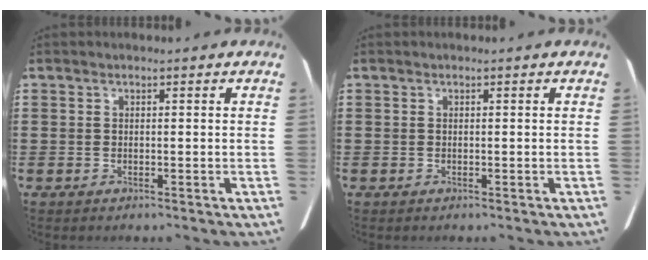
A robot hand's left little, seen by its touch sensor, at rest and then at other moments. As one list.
[{"total": 0.0}]